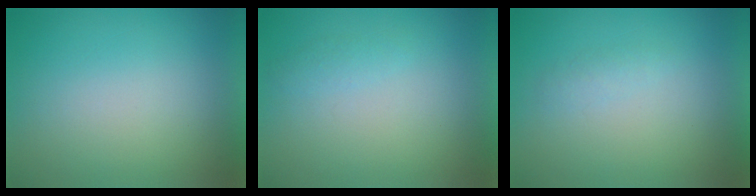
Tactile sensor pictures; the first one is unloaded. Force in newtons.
{"total": 1.4}
{"total": 1.1}